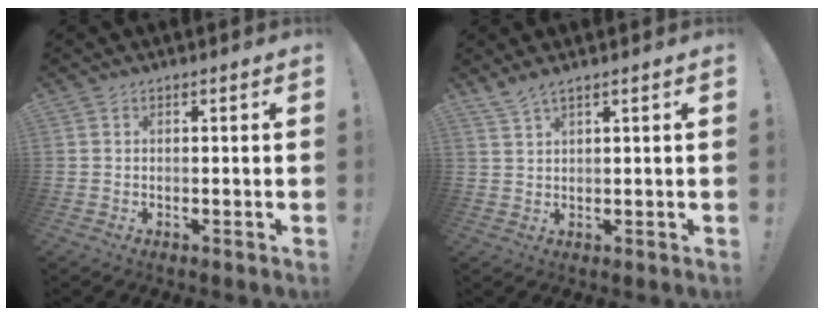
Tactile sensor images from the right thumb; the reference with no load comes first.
{"total": 3.1, "force": [2.5, 0.1, 2.0], "torque": [-0.046, -0.009, 0.046]}